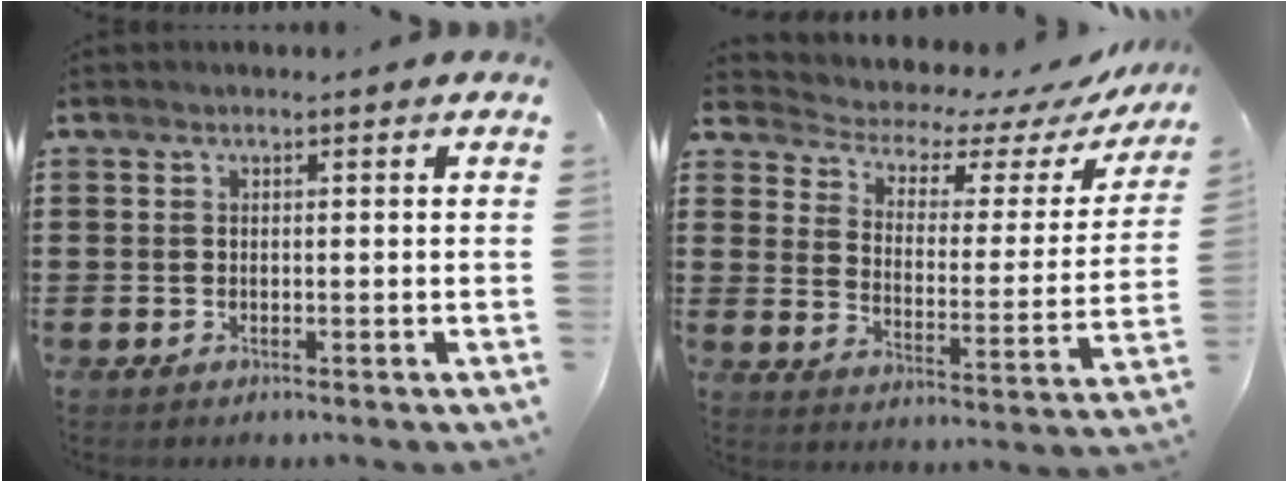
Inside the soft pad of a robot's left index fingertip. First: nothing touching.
{"total": 4.3, "force": [3.7, 1.6, 1.5], "torque": [-0.044, -0.032, 0.054]}